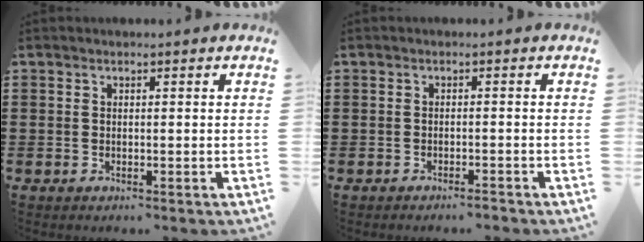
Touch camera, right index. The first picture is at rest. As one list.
[{"total": 1.2, "force": [-1.1, 0.0, 0.5], "torque": [-0.011, 0.000, -0.021]}]